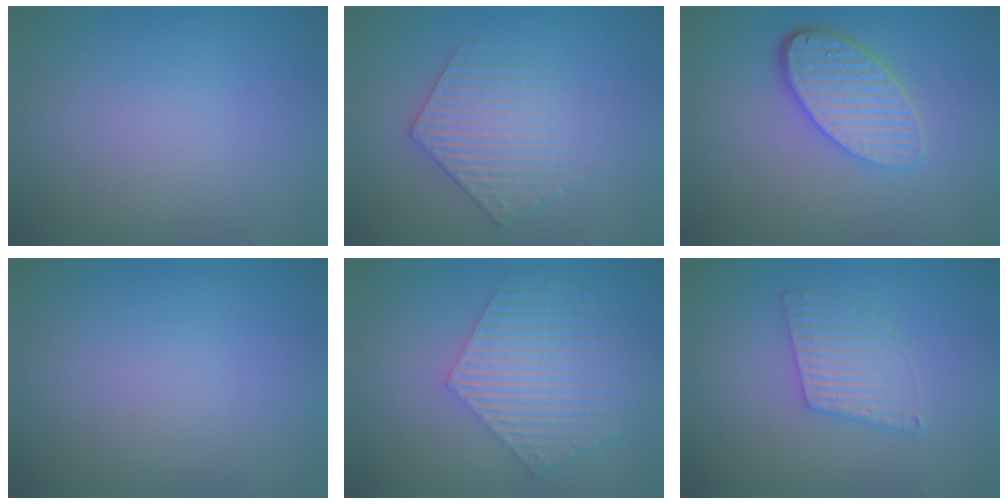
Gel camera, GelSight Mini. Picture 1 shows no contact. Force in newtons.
{"total": 4.0, "press": 4.0, "slide": 0.5}
{"total": 5.3, "press": 3.8, "slide": 3.6}
{"total": 0.0}
{"total": 5.9, "press": 4.5, "slide": 3.8}
{"total": 2.8, "press": 2.8, "slide": 0.3}